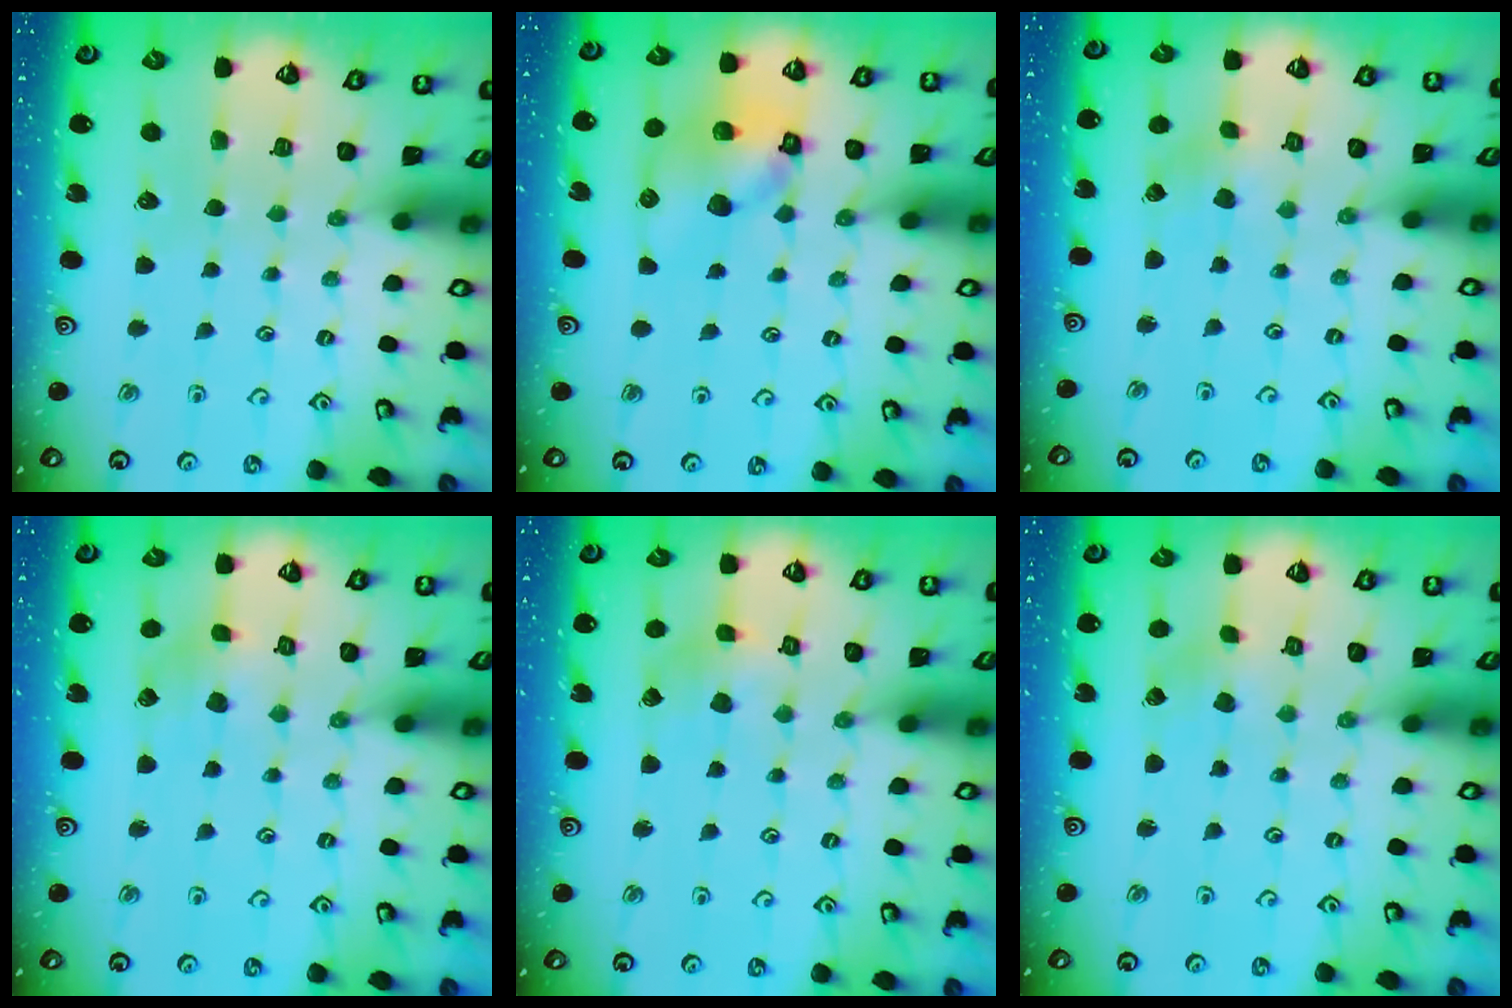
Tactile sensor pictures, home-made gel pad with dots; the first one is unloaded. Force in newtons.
{"total": 9.9, "press": 9.8, "slide": 1.6}
{"total": 1.3, "press": 1.3, "slide": 0.2}
{"total": 2.8, "press": 2.8, "slide": 0.4}
{"total": 2.5, "press": 2.5, "slide": 0.3}
{"total": 0.6, "press": 0.6, "slide": 0.2}